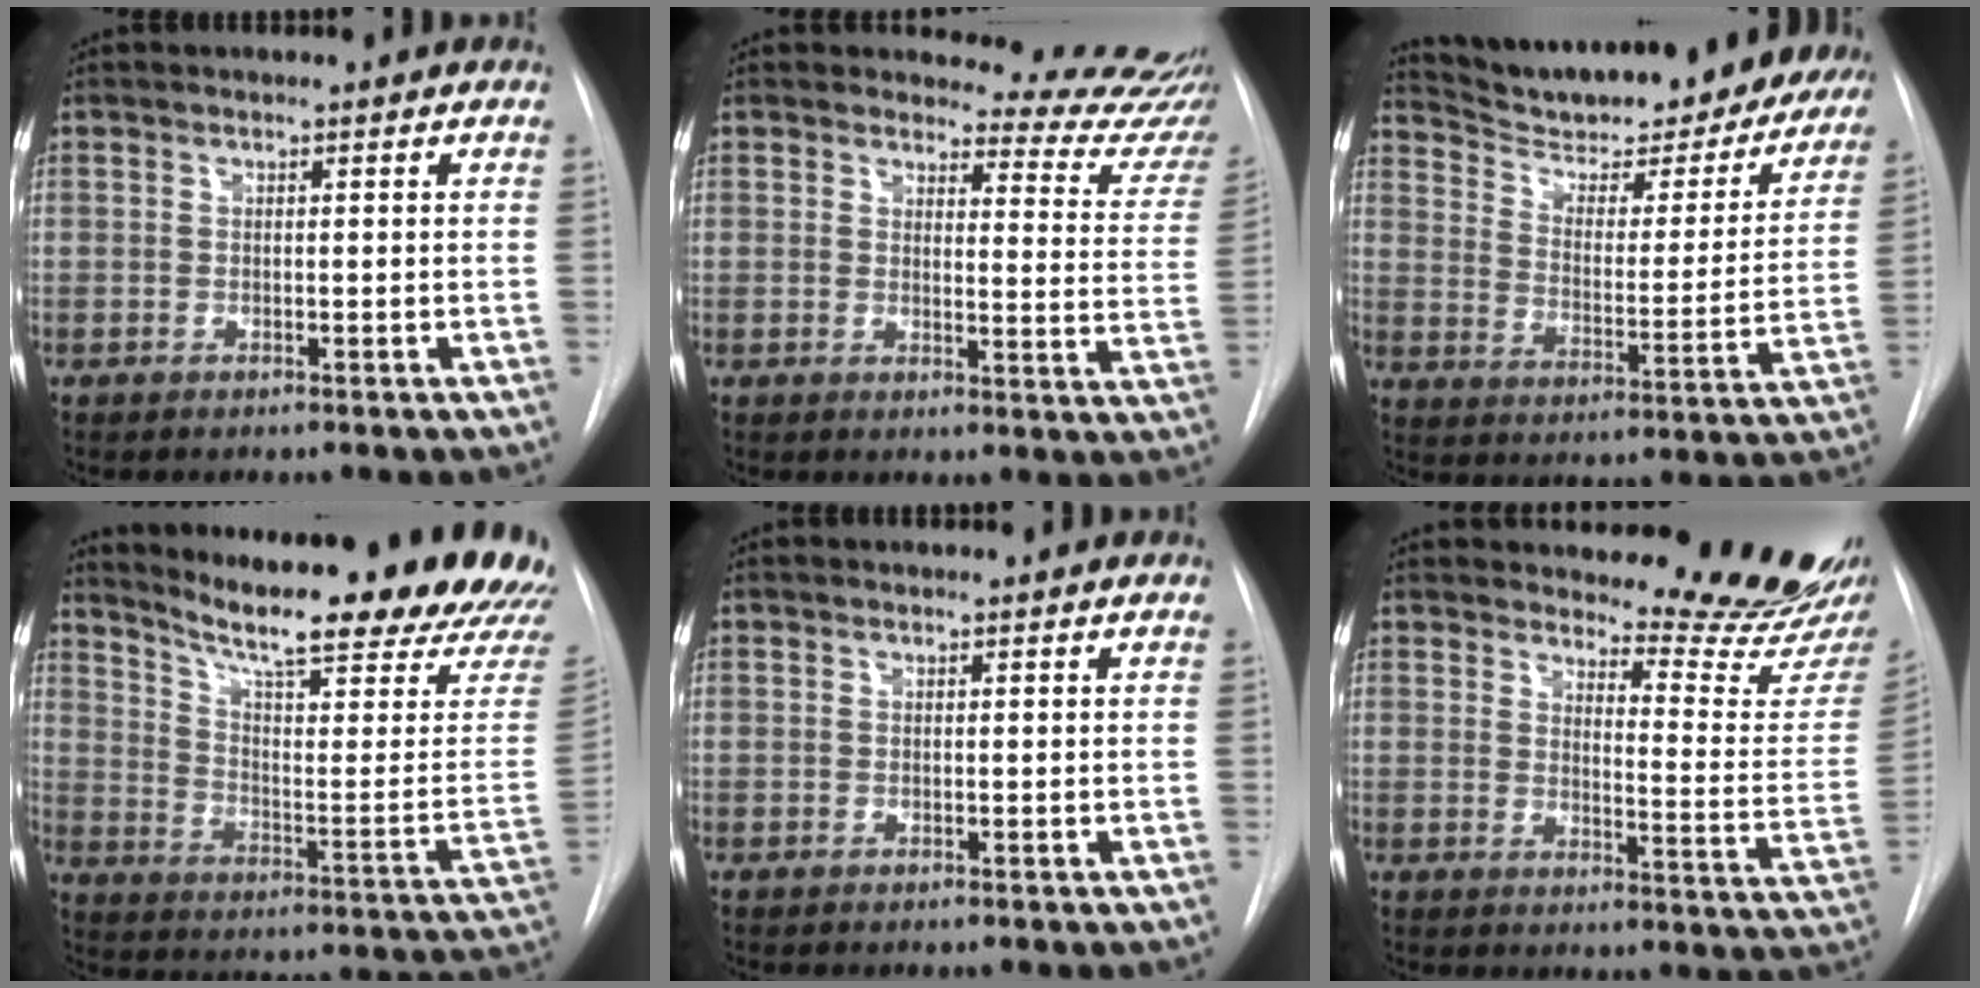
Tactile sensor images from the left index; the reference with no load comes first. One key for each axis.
{"total": 13.5, "fx": 13.4, "fy": 1.8, "fz": 0.9, "tx": 0.022, "ty": -0.108, "tz": 0.119}
{"total": 27.6, "fx": 25.1, "fy": 5.9, "fz": 9.9, "tx": -0.154, "ty": -0.053, "tz": 0.327}
{"total": 27.0, "fx": 23.0, "fy": 2.1, "fz": 14.0, "tx": -0.217, "ty": -0.090, "tz": 0.297}
{"total": 0.0}
{"total": 14.5, "fx": 13.8, "fy": -0.2, "fz": 4.5, "tx": -0.056, "ty": -0.116, "tz": 0.162}